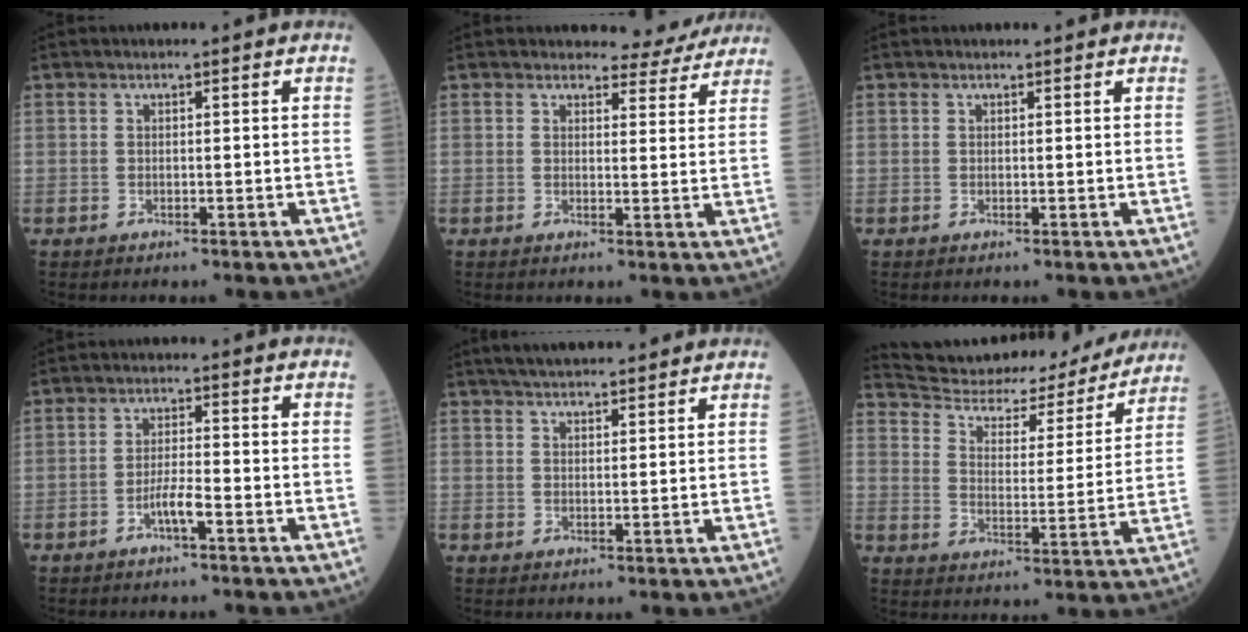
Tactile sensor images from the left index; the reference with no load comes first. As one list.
[{"total": 5.1, "force": [4.9, 1.3, -0.2], "torque": [0.008, -0.009, 0.044]}, {"total": 1.0, "force": [0.9, 0.4, 0.3], "torque": [-0.010, 0.011, 0.013]}, {"total": 3.2, "force": [-1.9, 0.1, 2.6], "torque": [-0.048, -0.006, -0.041]}, {"total": 9.8, "force": [8.8, 1.6, 4.1], "torque": [-0.061, 0.030, 0.124]}, {"total": 22.8, "force": [21.3, 4.3, 6.9], "torque": [-0.105, -0.026, 0.287]}]